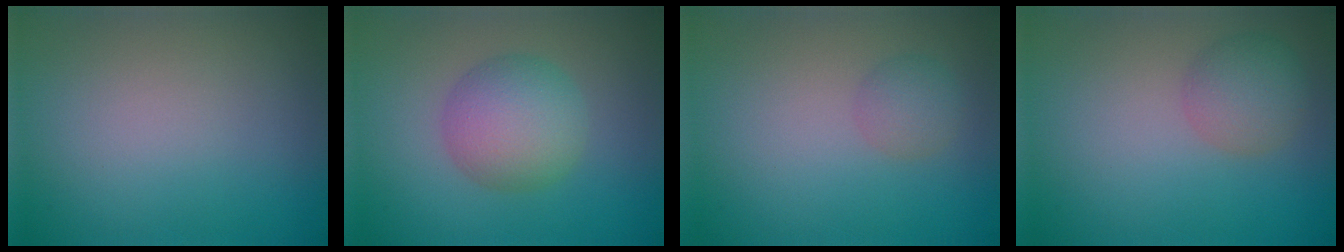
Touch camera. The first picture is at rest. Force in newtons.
{"total": 5.1, "press": 5.1, "slide": 0.2}
{"total": 1.6, "press": 1.6, "slide": 0.1}
{"total": 2.9, "press": 2.8, "slide": 0.3}